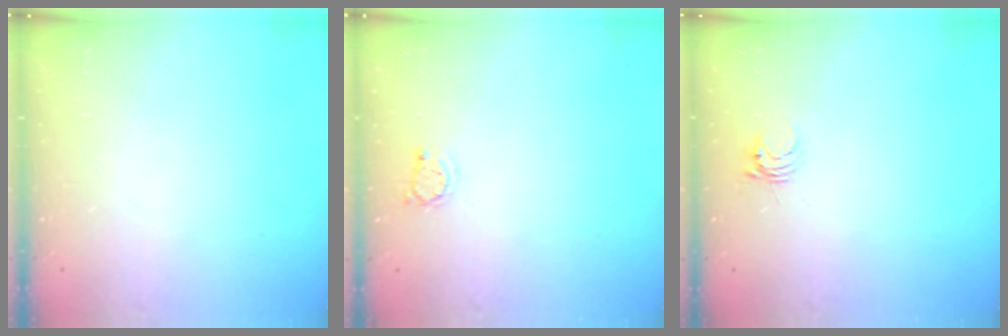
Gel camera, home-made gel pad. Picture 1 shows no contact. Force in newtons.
{"total": 2.6, "press": 2.6, "slide": 0.4}
{"total": 3.8, "press": 3.8, "slide": 0.3}